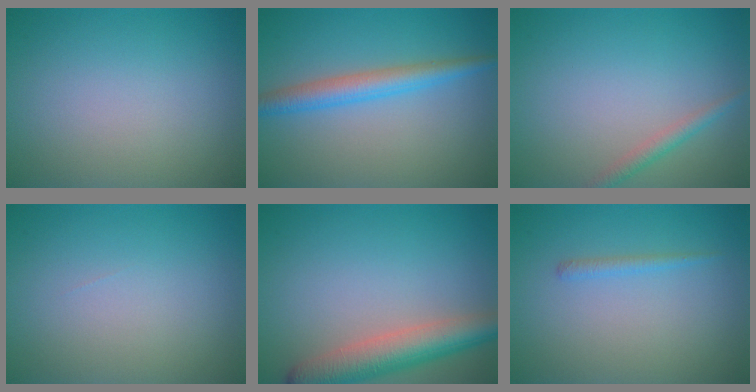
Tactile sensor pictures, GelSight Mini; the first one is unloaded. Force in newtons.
{"total": 3.4, "press": 3.4, "slide": 0.0}
{"total": 1.5, "press": 1.5, "slide": 0.0}
{"total": 0.0}
{"total": 5.7, "press": 5.7, "slide": 0.3}
{"total": 0.9, "press": 0.9, "slide": 0.1}